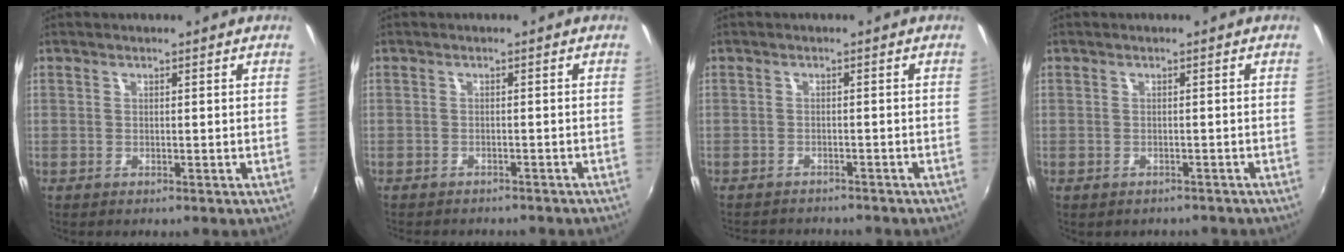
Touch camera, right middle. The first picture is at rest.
{"total": 5.2, "force": [-4.7, 1.4, 1.8], "torque": [-0.045, -0.015, -0.063]}
{"total": 6.8, "force": [-6.2, 1.7, 2.1], "torque": [-0.053, -0.012, -0.087]}
{"total": 3.1, "force": [-2.7, 1.3, 1.0], "torque": [-0.024, -0.016, -0.032]}